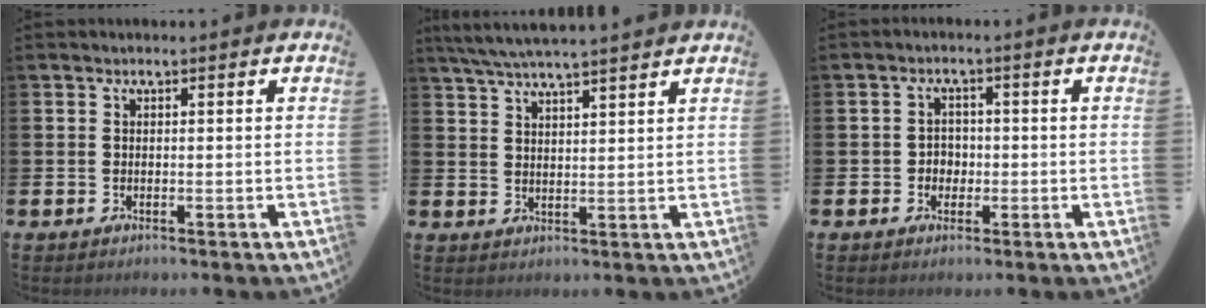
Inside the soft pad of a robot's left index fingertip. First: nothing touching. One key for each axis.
{"total": 5.1, "fx": 4.8, "fy": -0.2, "fz": 1.7, "tx": -0.055, "ty": -0.014, "tz": 0.089}
{"total": 2.3, "fx": -0.5, "fy": 2.1, "fz": 0.7, "tx": -0.008, "ty": 0.003, "tz": -0.016}